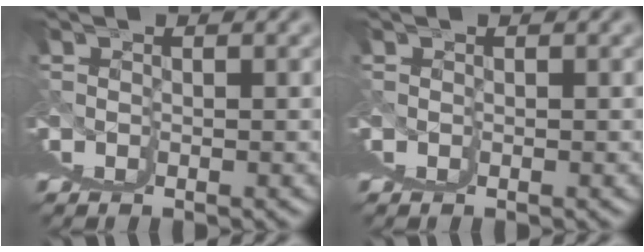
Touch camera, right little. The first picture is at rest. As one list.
[{"total": 0.0}]